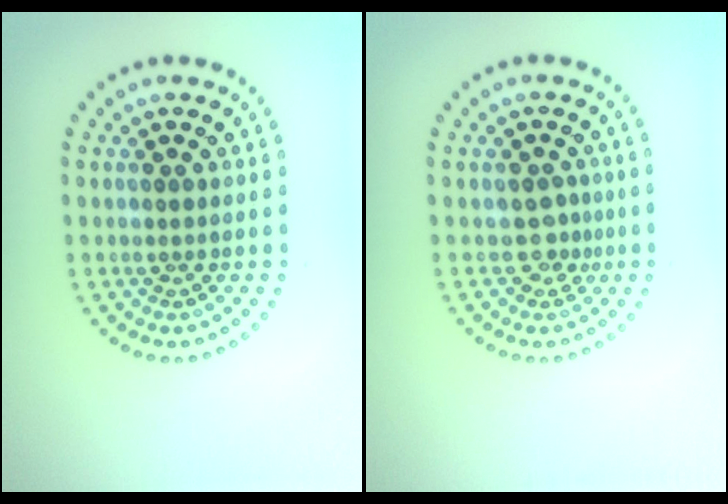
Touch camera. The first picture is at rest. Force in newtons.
{"total": 1.4, "press": 1.2, "slide": 0.9}